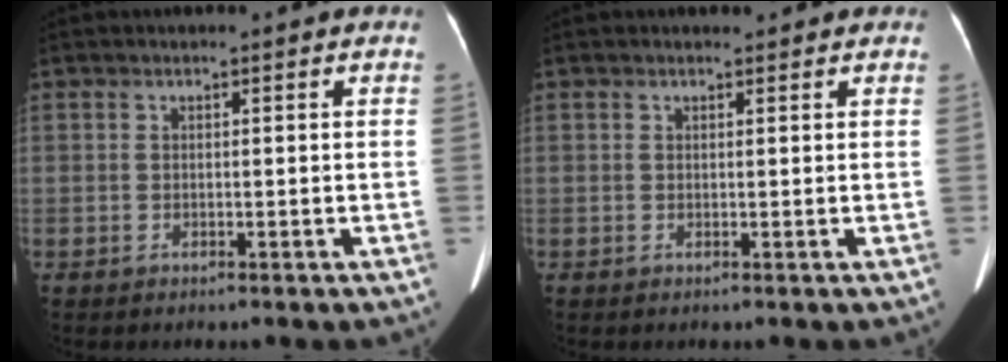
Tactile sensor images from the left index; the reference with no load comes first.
{"total": 1.4, "force": [1.2, 0.6, 0.4], "torque": [-0.005, 0.009, 0.012]}